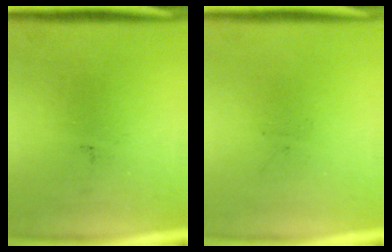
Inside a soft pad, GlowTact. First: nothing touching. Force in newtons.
{"total": 0.0}